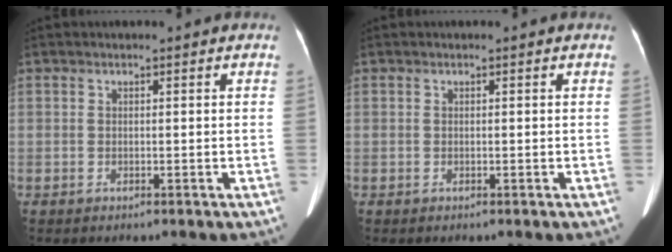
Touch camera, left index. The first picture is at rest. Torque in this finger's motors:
{"motor_torque": [0.00, 0.00, 0.01, 0.00]}